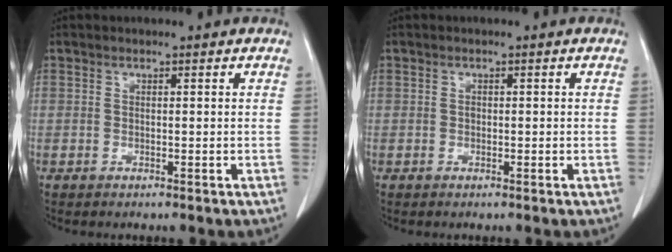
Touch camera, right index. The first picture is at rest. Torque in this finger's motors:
{"motor_torque": [0.00, 0.06, 0.02, 0.00]}